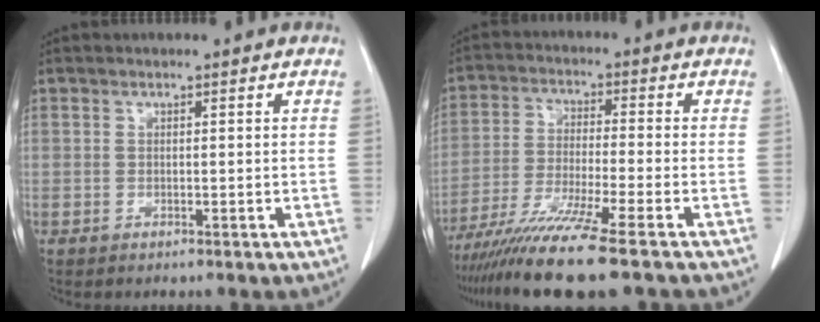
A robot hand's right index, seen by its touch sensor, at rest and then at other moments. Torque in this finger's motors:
{"motor_torque": [1.32, -0.82, 0.86, 0.21]}